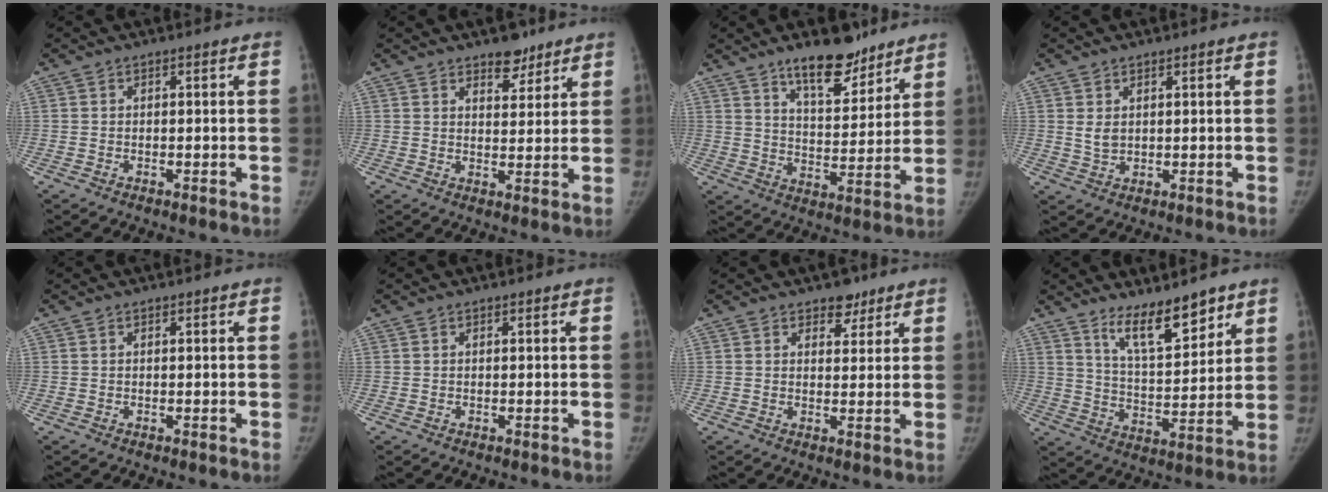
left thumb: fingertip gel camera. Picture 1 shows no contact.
{"total": 5.4, "force": [4.0, 2.7, 2.4], "torque": [-0.009, -0.027, 0.063]}
{"total": 12.4, "force": [9.3, 4.7, 6.7], "torque": [-0.073, -0.067, 0.154]}
{"total": 2.6, "force": [1.2, 1.7, 1.6], "torque": [-0.023, -0.013, 0.029]}
{"total": 0.0}
{"total": 0.0}
{"total": 3.9, "force": [2.8, 2.3, 1.5], "torque": [0.004, -0.017, 0.042]}
{"total": 11.4, "force": [8.4, 3.6, 6.8], "torque": [-0.089, -0.068, 0.154]}